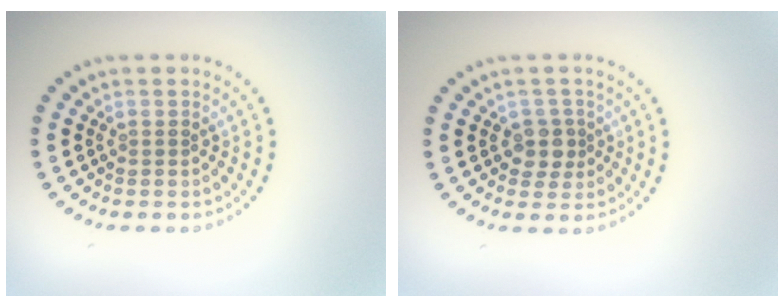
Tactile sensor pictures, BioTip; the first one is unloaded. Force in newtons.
{"total": 2.1, "press": 1.8, "slide": 1.0}